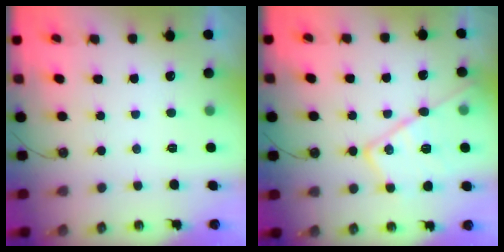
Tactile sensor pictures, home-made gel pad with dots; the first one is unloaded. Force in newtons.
{"total": 18.1, "press": 18.0, "slide": 1.6}